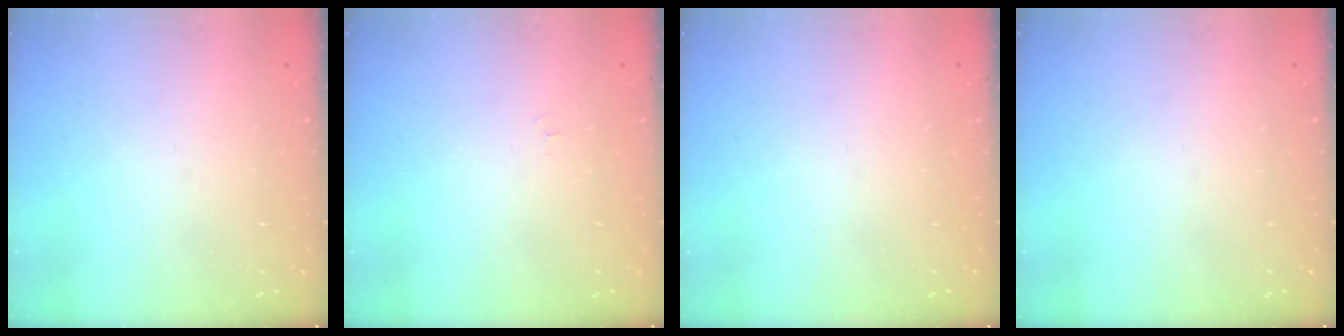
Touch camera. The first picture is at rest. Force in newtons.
{"total": 3.1, "press": 3.1, "slide": 0.5}
{"total": 0.0}
{"total": 0.0}